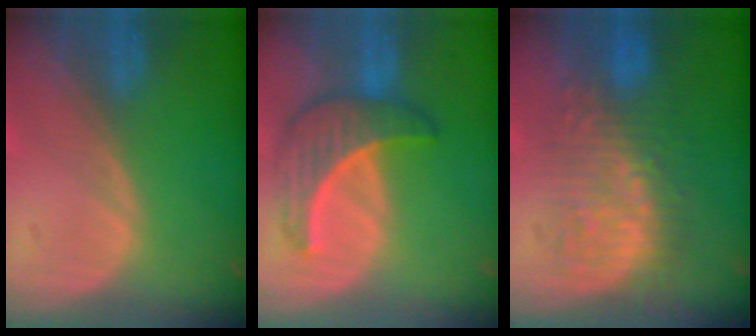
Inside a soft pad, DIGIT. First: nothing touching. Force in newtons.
{"total": 6.6, "press": 6.5, "slide": 0.9}
{"total": 9.1, "press": 9.0, "slide": 1.7}